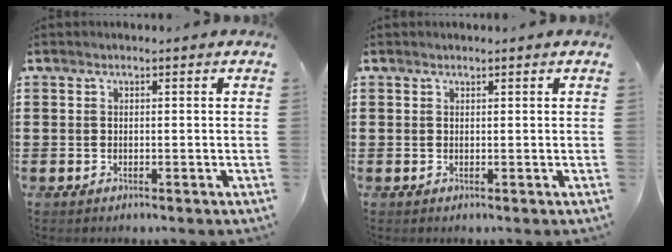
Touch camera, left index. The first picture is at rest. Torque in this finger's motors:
{"motor_torque": [0.72, 0.68, 0.11, 0.00]}